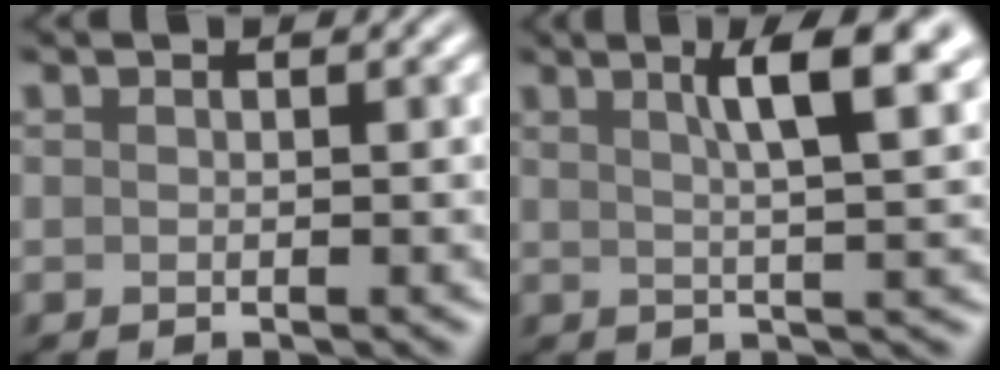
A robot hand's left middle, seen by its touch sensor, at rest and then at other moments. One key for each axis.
{"total": 6.1, "fx": 2.7, "fy": 1.2, "fz": 5.3, "tx": -0.060, "ty": 0.004, "tz": 0.035}